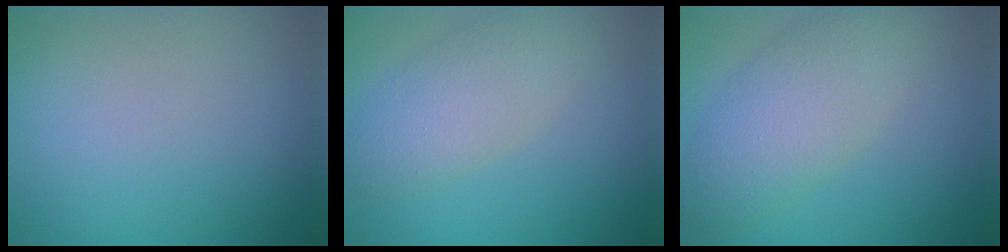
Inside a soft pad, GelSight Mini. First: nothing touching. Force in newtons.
{"total": 4.1, "press": 4.1, "slide": 0.1}
{"total": 5.6, "press": 5.6, "slide": 0.1}